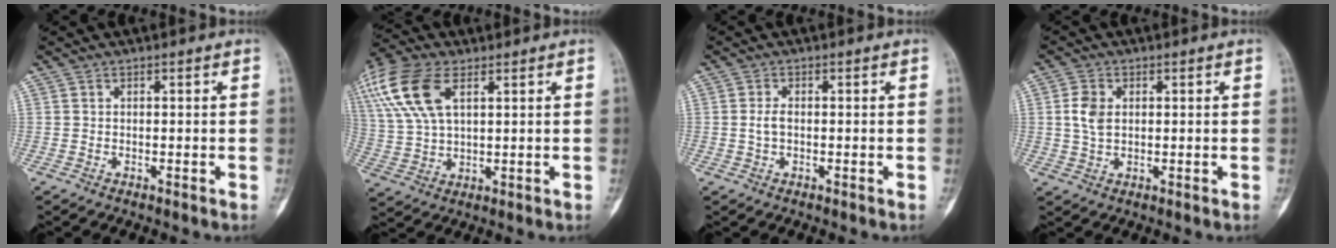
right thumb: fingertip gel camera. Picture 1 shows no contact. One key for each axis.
{"total": 15.0, "fx": 6.3, "fy": 7.7, "fz": 11.2, "tx": -0.249, "ty": 0.003, "tz": 0.123}
{"total": 2.0, "fx": -0.2, "fy": 1.1, "fz": 1.7, "tx": -0.036, "ty": 0.005, "tz": -0.004}
{"total": 4.7, "fx": 0.8, "fy": 3.3, "fz": 3.3, "tx": -0.060, "ty": 0.002, "tz": 0.015}